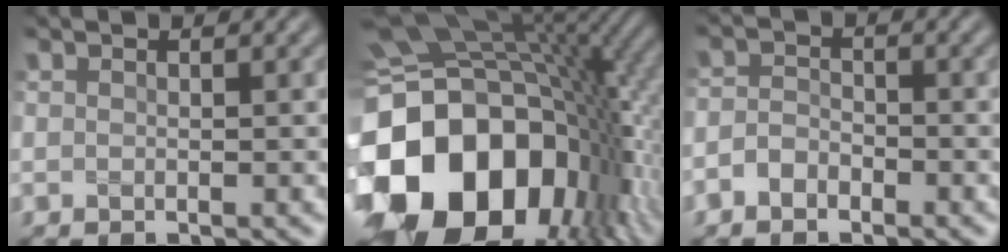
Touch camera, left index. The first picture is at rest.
{"total": 18.8, "force": [-5.1, 13.7, 11.8], "torque": [-0.230, -0.012, -0.093]}
{"total": 1.8, "force": [-1.2, 1.0, 0.8], "torque": [-0.018, 0.008, -0.031]}